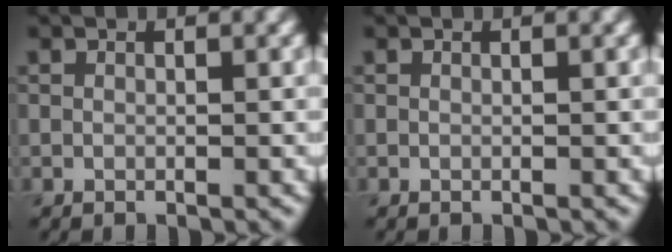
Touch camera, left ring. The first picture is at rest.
{"total": 0.0}